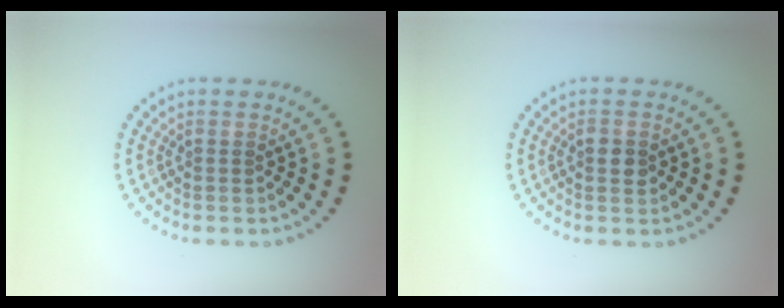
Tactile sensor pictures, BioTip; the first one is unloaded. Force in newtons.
{"total": 1.4, "press": 1.4, "slide": 0.2}